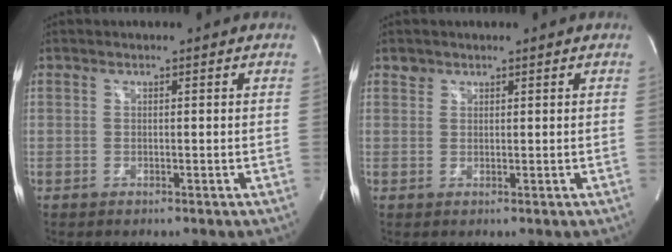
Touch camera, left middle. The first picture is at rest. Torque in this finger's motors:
{"motor_torque": [0.02, 0.02, -0.14, 0.00]}